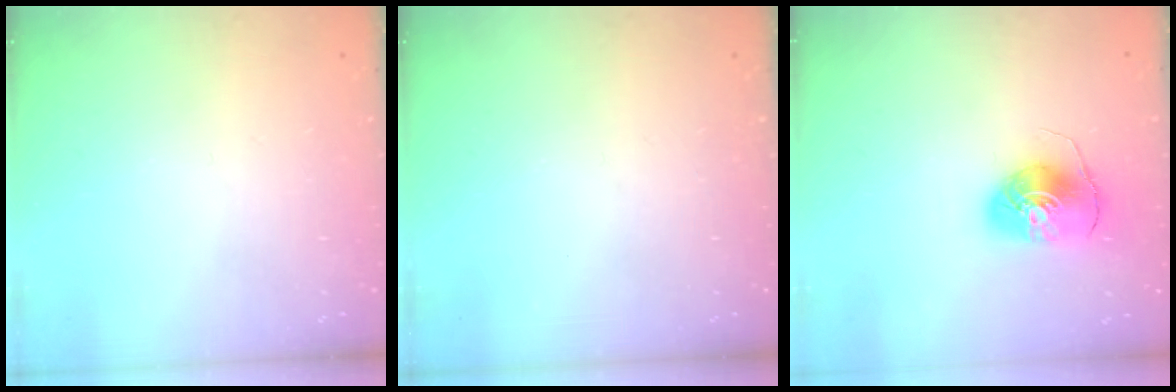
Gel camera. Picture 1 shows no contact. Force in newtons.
{"total": 0.0}
{"total": 7.7, "press": 7.7, "slide": 0.7}